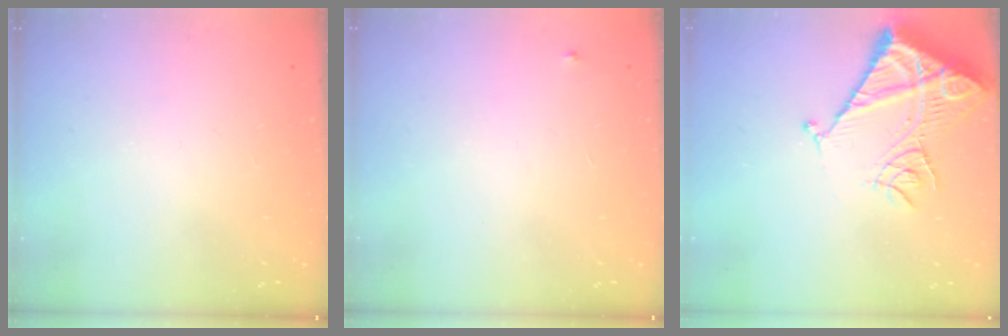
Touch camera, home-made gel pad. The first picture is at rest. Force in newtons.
{"total": 3.2, "press": 3.2, "slide": 0.2}
{"total": 13.7, "press": 13.6, "slide": 1.6}